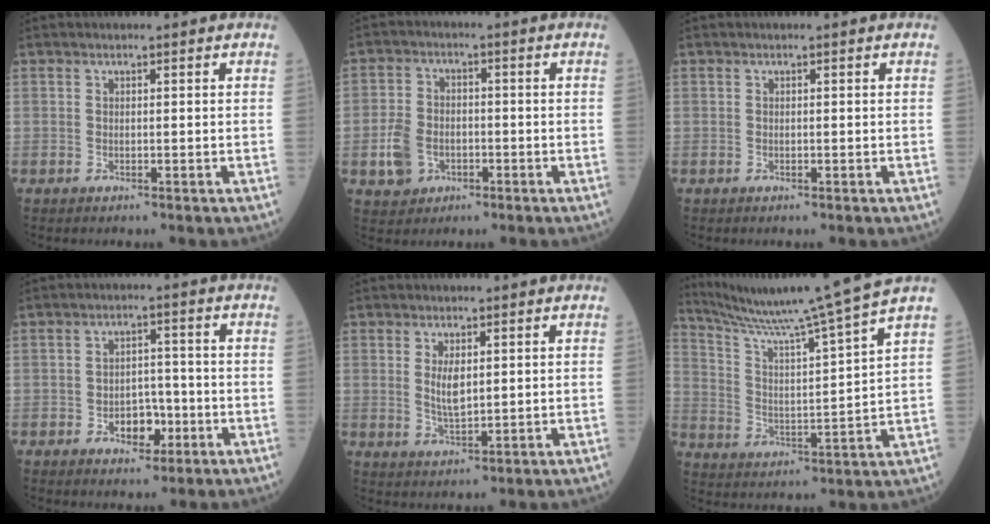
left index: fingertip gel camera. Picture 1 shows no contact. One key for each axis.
{"total": 6.0, "fx": -2.3, "fy": 4.7, "fz": 3.0, "tx": -0.075, "ty": 0.010, "tz": -0.036}
{"total": 0.0}
{"total": 4.6, "fx": -1.9, "fy": 2.8, "fz": 3.1, "tx": -0.040, "ty": 0.010, "tz": -0.027}
{"total": 3.5, "fx": 0.8, "fy": 1.2, "fz": 3.2, "tx": -0.065, "ty": -0.006, "tz": 0.019}
{"total": 18.0, "fx": 15.3, "fy": -3.3, "fz": 9.0, "tx": -0.154, "ty": -0.036, "tz": 0.234}